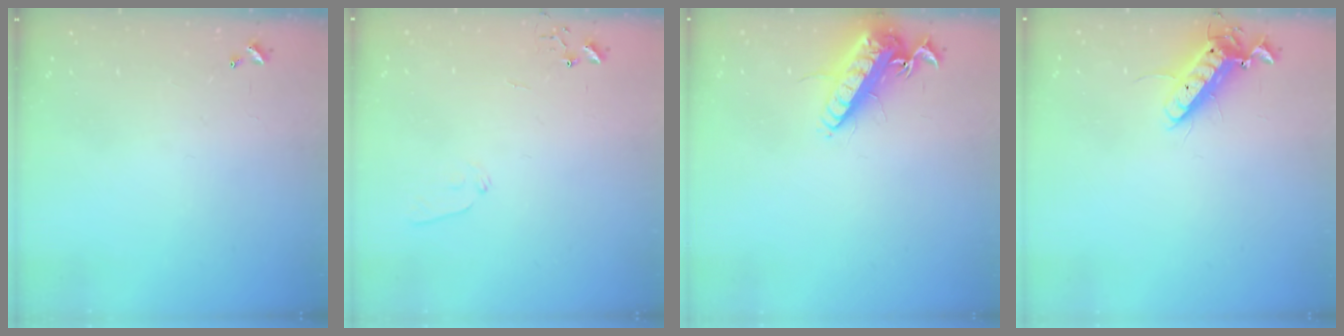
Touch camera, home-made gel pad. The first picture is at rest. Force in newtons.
{"total": 5.6, "press": 5.6, "slide": 0.6}
{"total": 15.9, "press": 15.5, "slide": 3.3}
{"total": 12.2, "press": 12.0, "slide": 2.3}